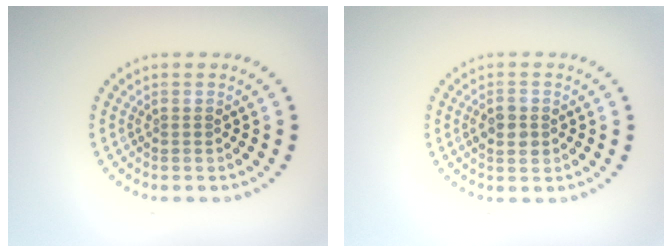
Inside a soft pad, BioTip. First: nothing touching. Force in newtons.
{"total": 2.5, "press": 2.5, "slide": 0.2}